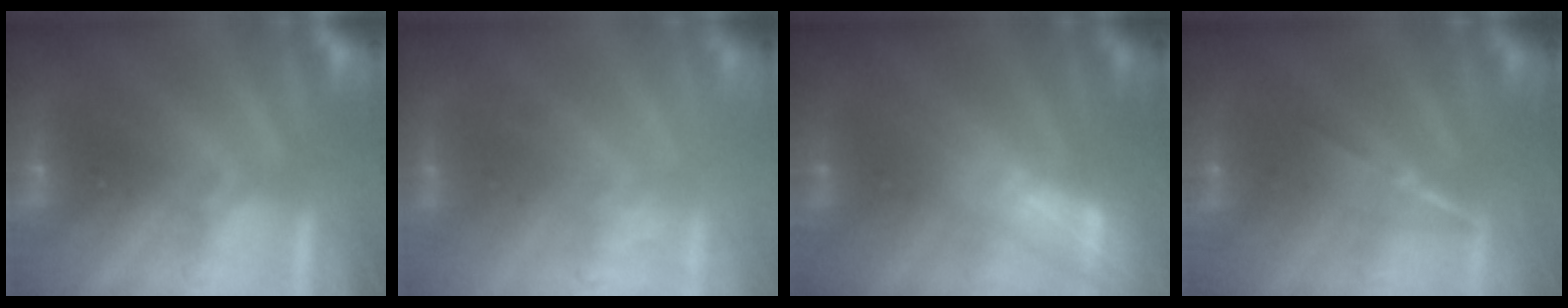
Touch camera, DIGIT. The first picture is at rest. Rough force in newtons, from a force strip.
{"total": 1.7}
{"total": 2.5}
{"total": 1.6}